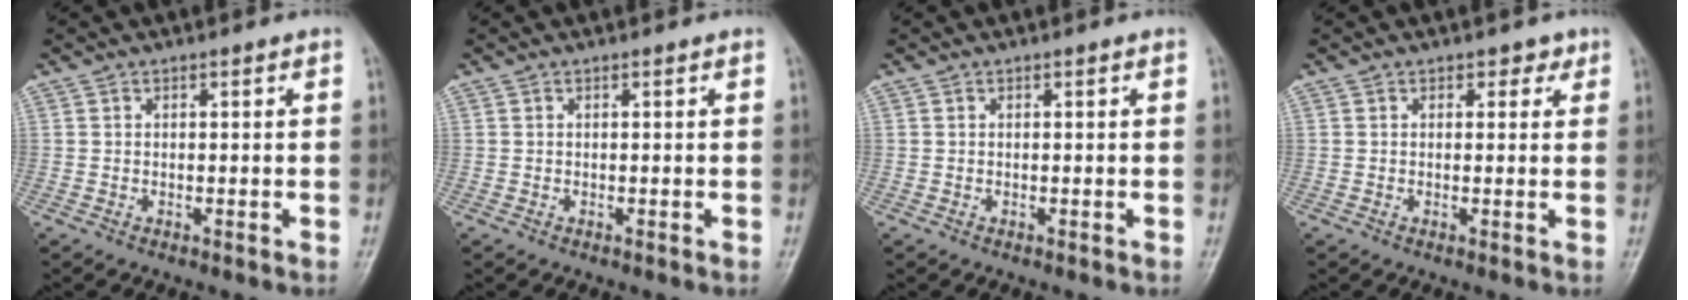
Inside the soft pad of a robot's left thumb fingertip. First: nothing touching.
{"total": 0.0}
{"total": 0.0}
{"total": 1.9, "force": [1.0, 1.4, 0.8], "torque": [0.008, -0.002, 0.007]}